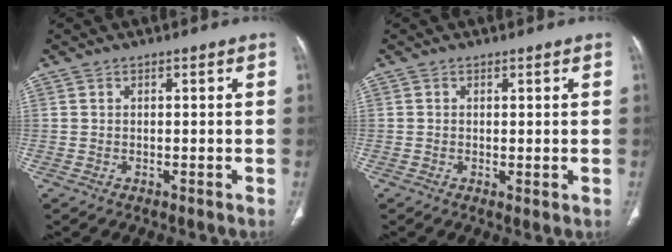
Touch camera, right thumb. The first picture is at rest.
{"total": 1.1, "force": [-0.1, 0.3, 1.1], "torque": [-0.023, -0.006, -0.001]}